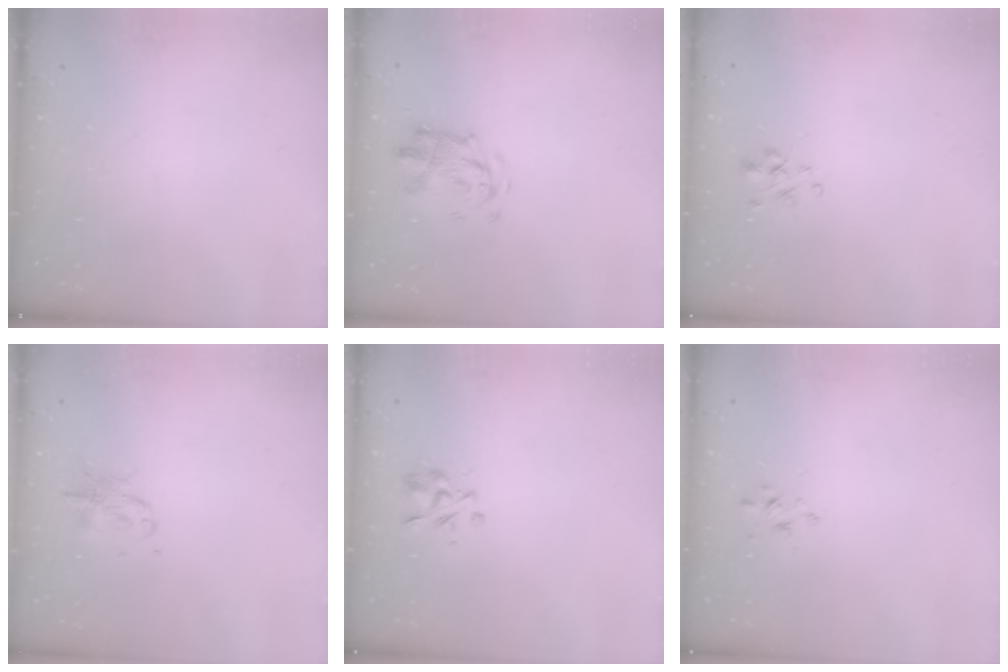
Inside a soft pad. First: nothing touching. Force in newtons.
{"total": 3.4, "press": 3.4, "slide": 0.4}
{"total": 1.9, "press": 1.7, "slide": 0.8}
{"total": 2.4, "press": 2.4, "slide": 0.3}
{"total": 3.0, "press": 2.9, "slide": 0.7}
{"total": 1.9, "press": 1.8, "slide": 0.7}